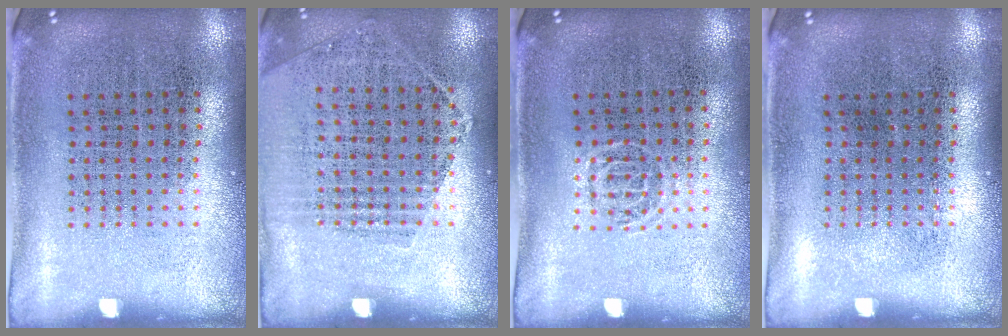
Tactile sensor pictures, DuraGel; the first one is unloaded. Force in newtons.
{"total": 1.0, "press": 0.9, "slide": 0.5}
{"total": 0.6, "press": 0.5, "slide": 0.4}
{"total": 0.0}